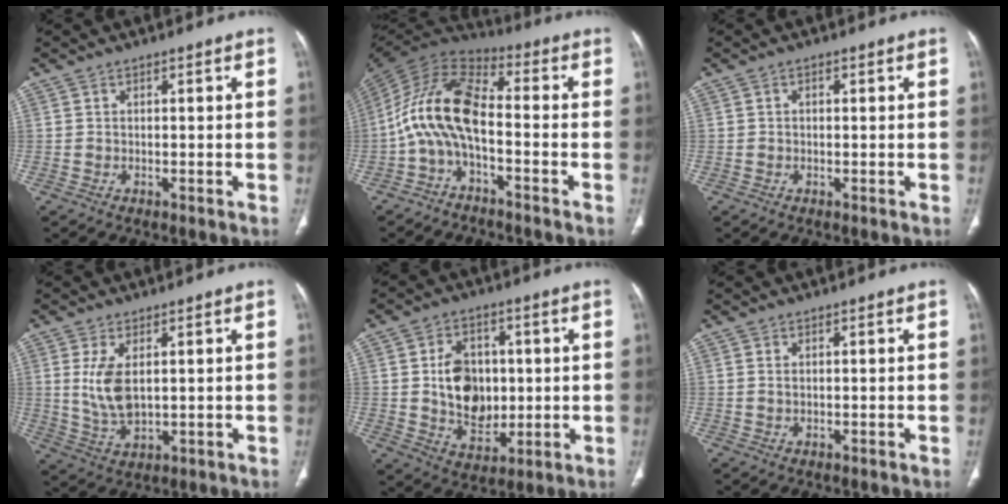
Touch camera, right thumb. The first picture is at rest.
{"total": 12.9, "force": [-3.2, 6.0, 10.9], "torque": [-0.218, 0.069, -0.074]}
{"total": 0.7, "force": [0.1, 0.5, 0.5], "torque": [-0.008, 0.000, 0.001]}
{"total": 7.6, "force": [1.5, 3.9, 6.4], "torque": [-0.128, -0.014, 0.042]}
{"total": 12.1, "force": [0.8, 9.0, 8.1], "torque": [-0.097, -0.005, 0.023]}
{"total": 0.9, "force": [0.3, 0.5, 0.7], "torque": [-0.018, 0.001, 0.011]}